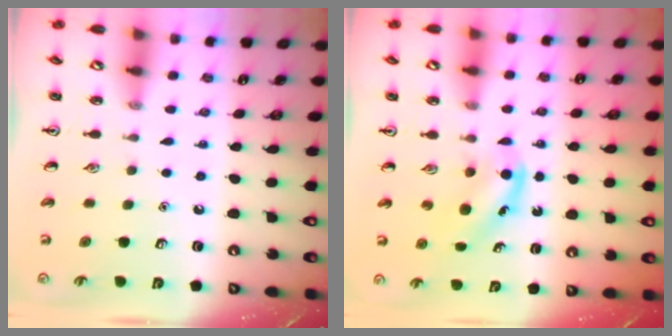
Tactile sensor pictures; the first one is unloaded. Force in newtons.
{"total": 4.6, "press": 4.5, "slide": 1.0}